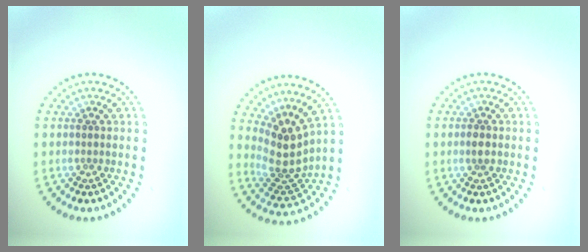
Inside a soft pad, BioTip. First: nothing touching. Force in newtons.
{"total": 3.9, "press": 3.0, "slide": 2.5}
{"total": 1.1, "press": 1.1, "slide": 0.1}